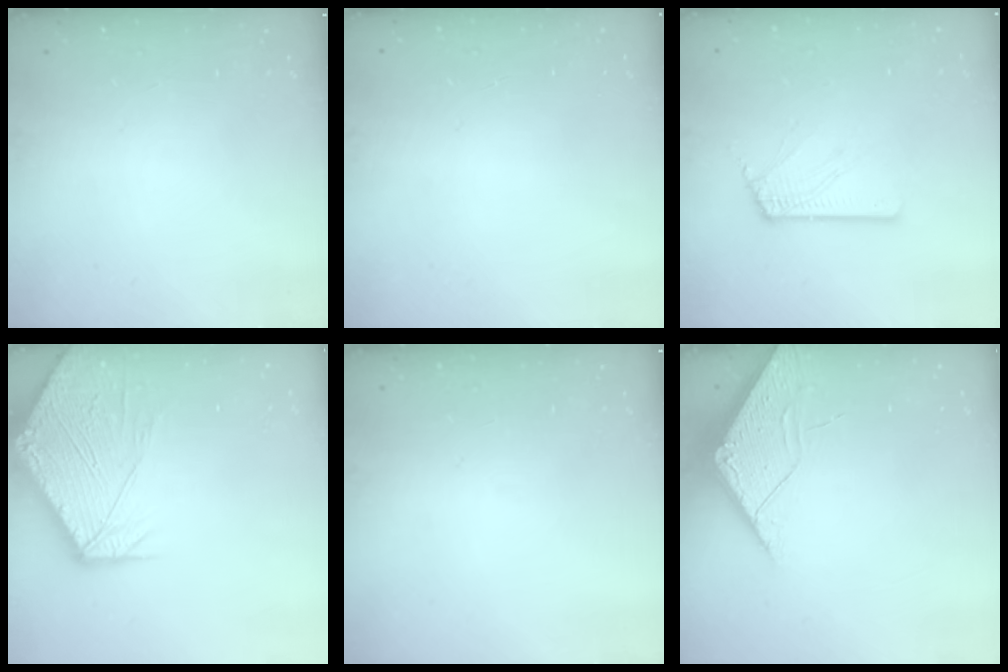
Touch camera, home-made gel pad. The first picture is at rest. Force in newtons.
{"total": 0.0}
{"total": 2.5, "press": 2.5, "slide": 0.3}
{"total": 17.6, "press": 17.4, "slide": 2.3}
{"total": 0.0}
{"total": 4.0, "press": 3.9, "slide": 0.4}